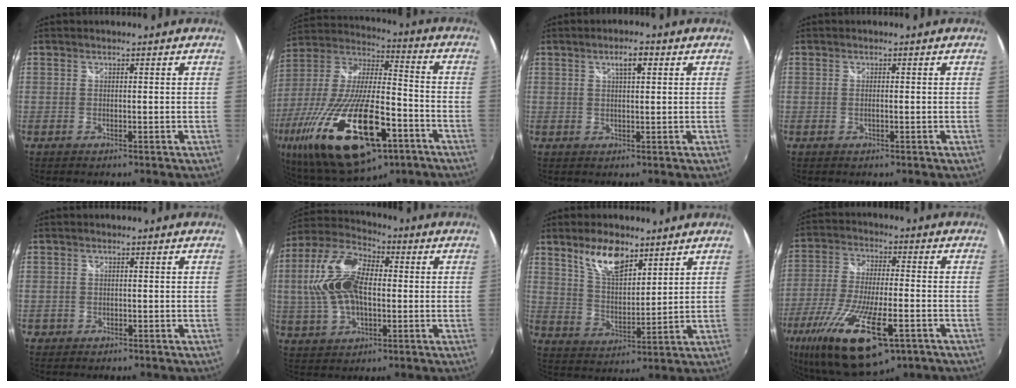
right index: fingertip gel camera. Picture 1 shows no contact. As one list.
[{"total": 32.7, "force": [-15.1, 12.6, 26.1], "torque": [-0.534, -0.064, -0.252]}, {"total": 3.1, "force": [1.4, 1.0, 2.6], "torque": [-0.042, 0.006, 0.025]}, {"total": 0.7, "force": [-0.1, 0.0, 0.7], "torque": [-0.014, 0.000, -0.003]}, {"total": 1.3, "force": [-0.4, 1.3, 0.0], "torque": [-0.005, 0.001, -0.004]}, {"total": 15.5, "force": [0.5, 9.0, 12.6], "torque": [-0.265, 0.018, 0.010]}, {"total": 9.7, "force": [6.4, 4.0, 6.0], "torque": [-0.105, 0.004, 0.125]}, {"total": 22.8, "force": [-12.0, 7.7, 17.8], "torque": [-0.366, -0.071, -0.203]}]